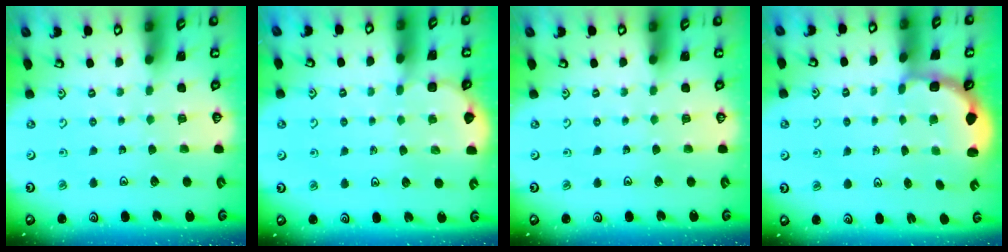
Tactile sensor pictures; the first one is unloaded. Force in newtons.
{"total": 2.9, "press": 2.9, "slide": 0.2}
{"total": 0.0}
{"total": 2.8, "press": 2.4, "slide": 1.4}